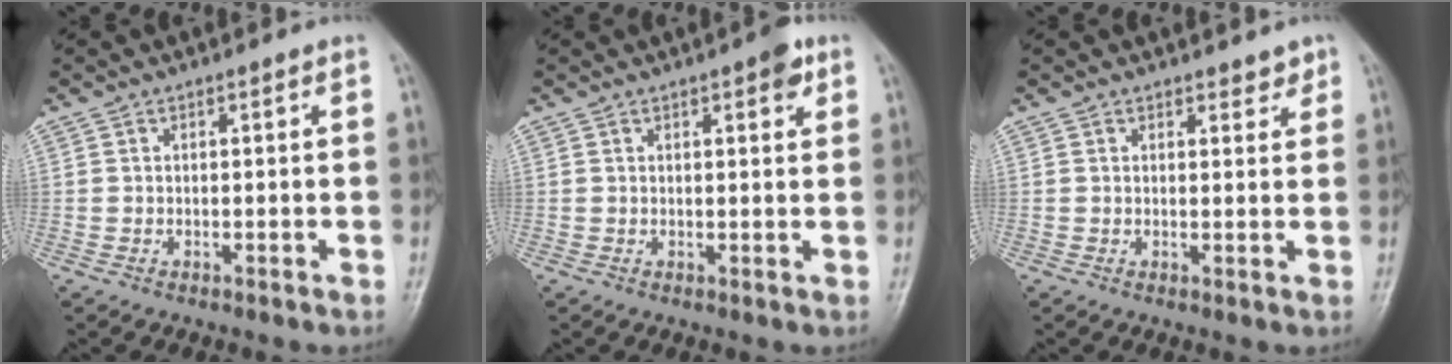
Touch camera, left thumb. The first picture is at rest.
{"total": 3.5, "force": [2.0, 1.3, 2.6], "torque": [-0.026, -0.005, 0.020]}
{"total": 2.2, "force": [1.8, 1.1, 0.7], "torque": [0.009, -0.011, 0.020]}